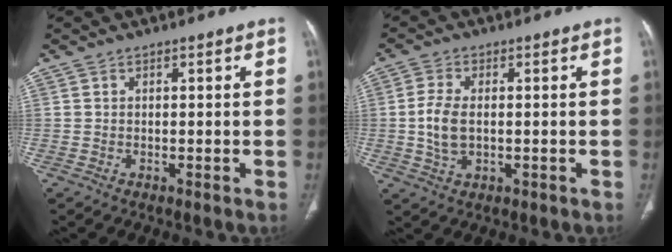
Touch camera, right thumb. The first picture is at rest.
{"total": 6.1, "force": [-0.2, 3.5, 5.0], "torque": [-0.115, -0.001, -0.003]}